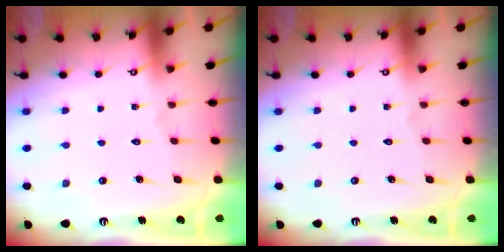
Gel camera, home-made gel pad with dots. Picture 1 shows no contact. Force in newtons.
{"total": 0.0}